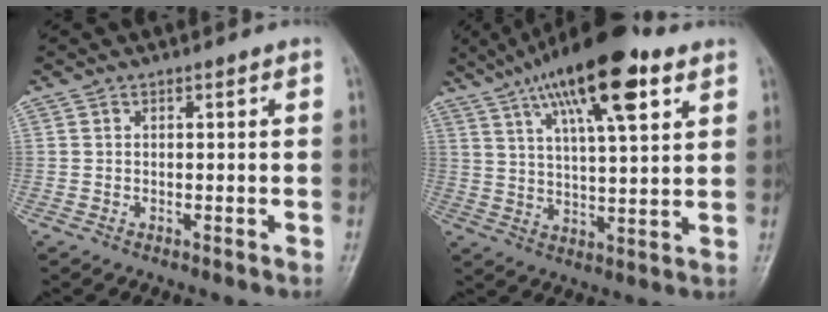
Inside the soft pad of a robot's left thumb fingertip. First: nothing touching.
{"total": 18.6, "force": [10.0, 5.6, 14.7], "torque": [-0.227, -0.016, 0.164]}